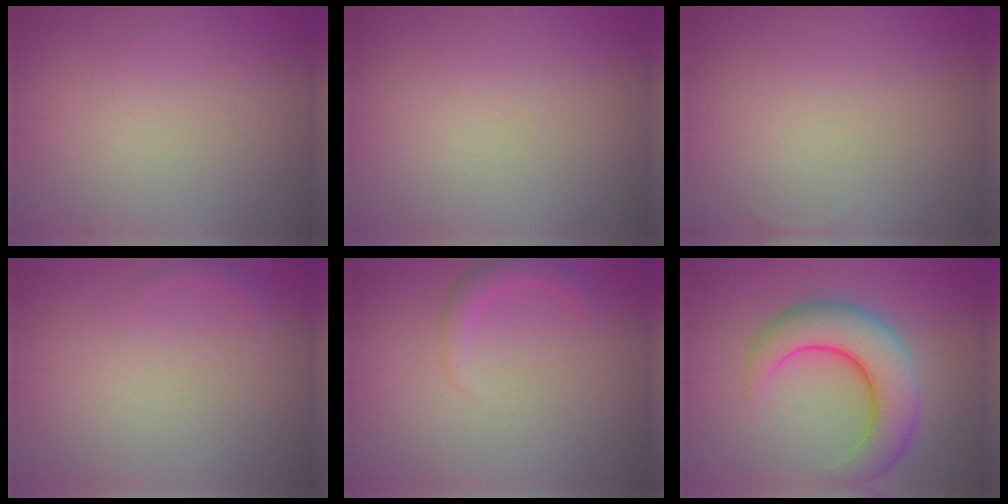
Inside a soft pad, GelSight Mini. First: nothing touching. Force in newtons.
{"total": 0.0}
{"total": 0.0}
{"total": 0.6, "press": 0.6, "slide": 0.1}
{"total": 1.6, "press": 1.6, "slide": 0.1}
{"total": 7.9, "press": 7.8, "slide": 0.3}